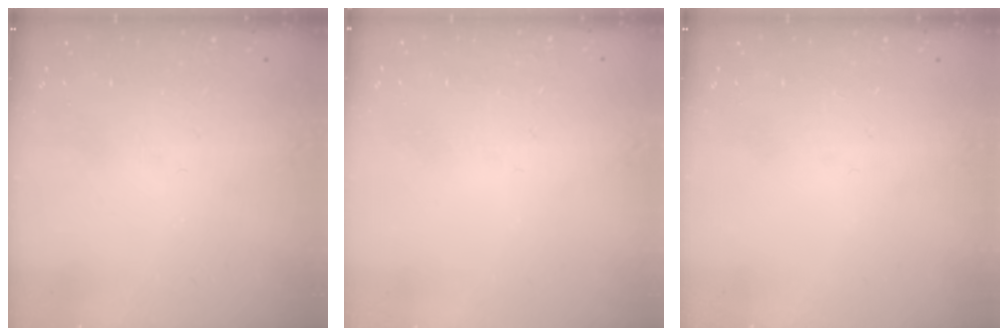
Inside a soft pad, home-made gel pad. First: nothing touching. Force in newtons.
{"total": 1.8, "press": 1.7, "slide": 0.4}
{"total": 0.0}